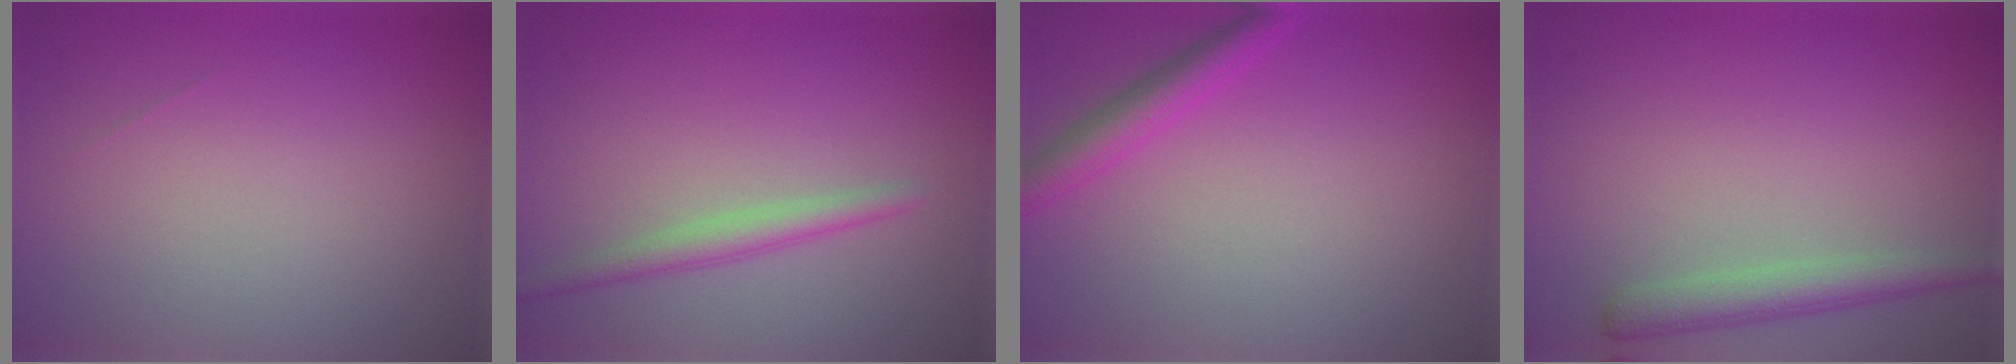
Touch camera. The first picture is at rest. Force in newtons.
{"total": 2.1, "press": 2.1, "slide": 0.1}
{"total": 2.7, "press": 2.7, "slide": 0.2}
{"total": 3.0, "press": 3.0, "slide": 0.2}